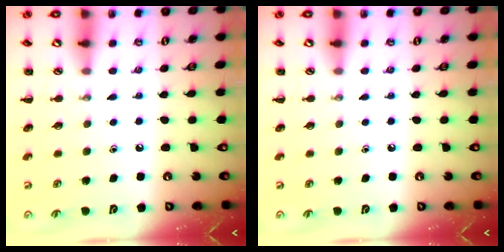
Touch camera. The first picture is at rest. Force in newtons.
{"total": 0.0}